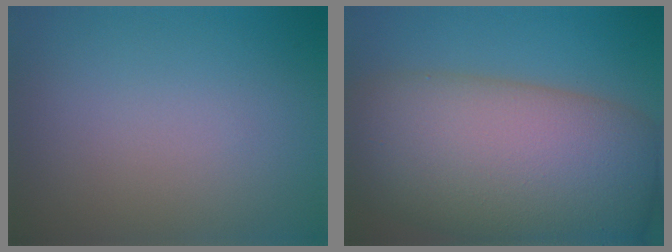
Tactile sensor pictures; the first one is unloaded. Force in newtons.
{"total": 15.7, "press": 15.7, "slide": 0.8}